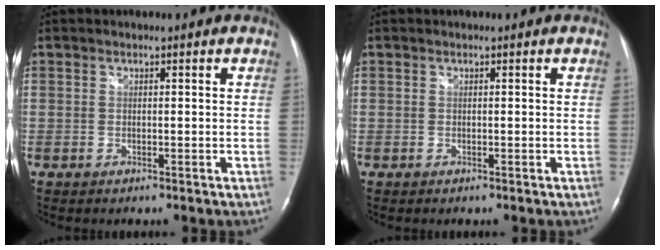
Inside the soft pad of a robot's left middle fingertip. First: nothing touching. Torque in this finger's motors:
{"motor_torque": [0.89, -1.02, 0.12, 0.01]}